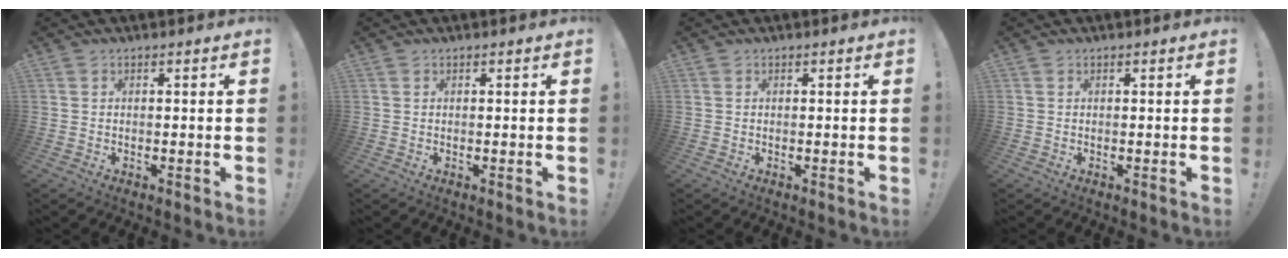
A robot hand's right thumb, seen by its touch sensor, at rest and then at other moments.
{"total": 0.0}
{"total": 0.0}
{"total": 0.0}